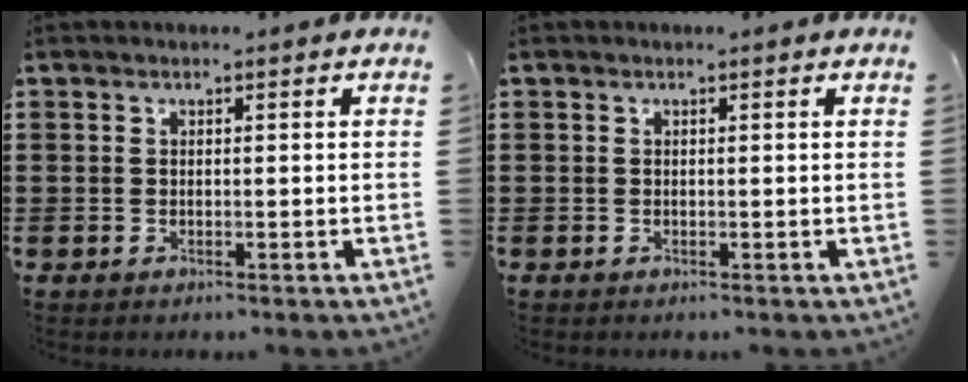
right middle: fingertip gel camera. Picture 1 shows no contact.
{"total": 0.0}